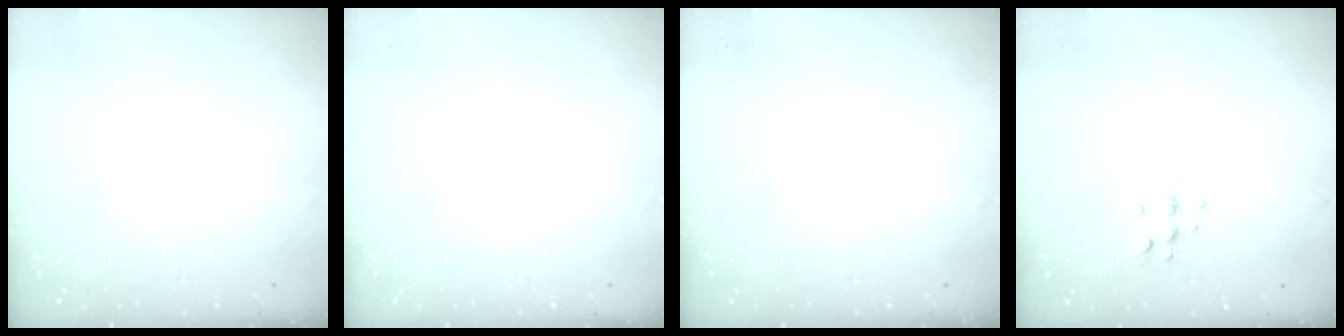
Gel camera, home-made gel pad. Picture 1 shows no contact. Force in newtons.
{"total": 0.0}
{"total": 0.0}
{"total": 6.3, "press": 6.2, "slide": 0.7}